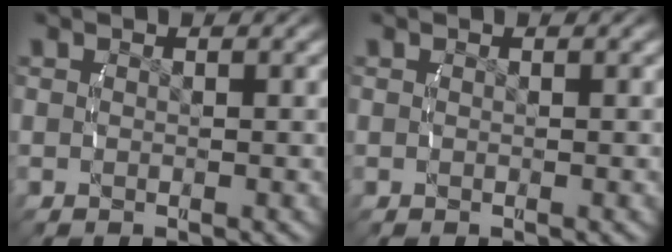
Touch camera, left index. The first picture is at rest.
{"total": 0.0}